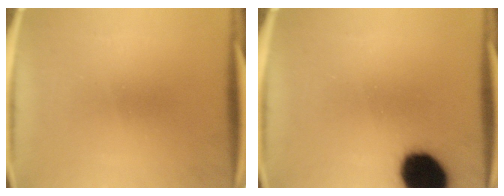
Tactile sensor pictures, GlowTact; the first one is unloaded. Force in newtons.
{"total": 16.2}